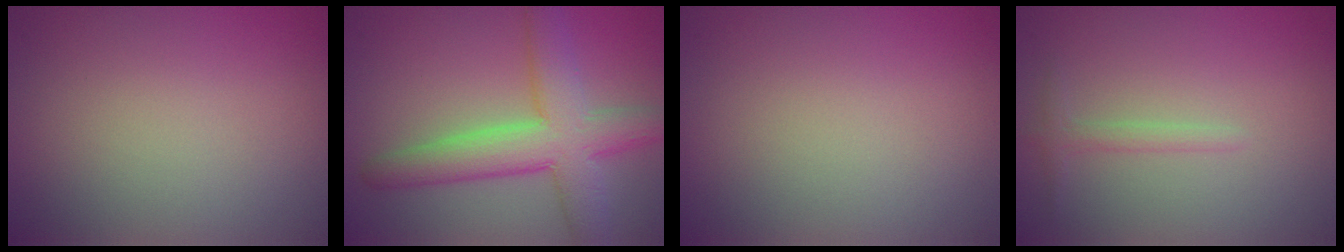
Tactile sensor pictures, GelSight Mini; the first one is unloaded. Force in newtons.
{"total": 7.0, "press": 7.0, "slide": 0.4}
{"total": 0.0}
{"total": 1.1, "press": 1.1, "slide": 0.1}